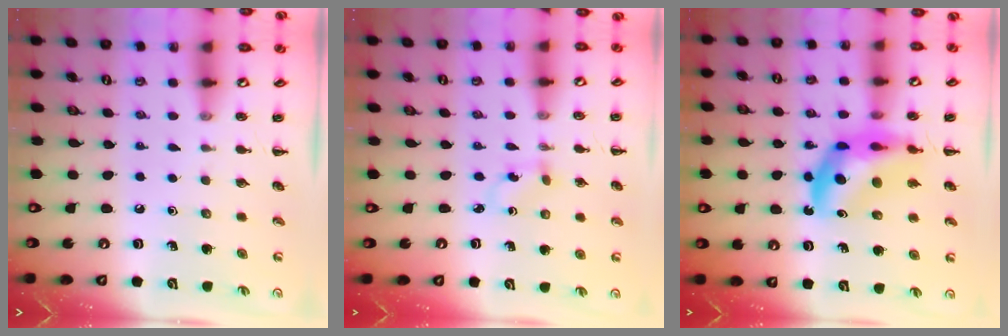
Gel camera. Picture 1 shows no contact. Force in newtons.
{"total": 1.8, "press": 1.7, "slide": 0.8}
{"total": 11.2, "press": 10.7, "slide": 3.3}